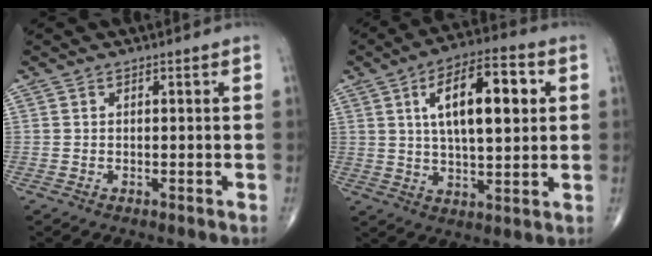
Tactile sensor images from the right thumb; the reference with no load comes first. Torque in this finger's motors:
{"motor_torque": [-0.23, 3.20, 1.25, 0.64, 0.15]}